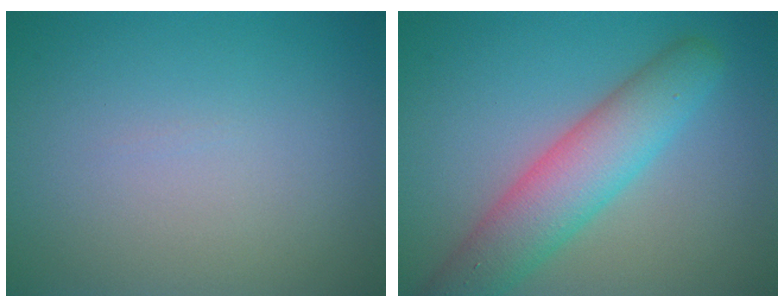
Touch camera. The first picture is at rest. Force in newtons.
{"total": 6.2, "press": 6.2, "slide": 0.3}